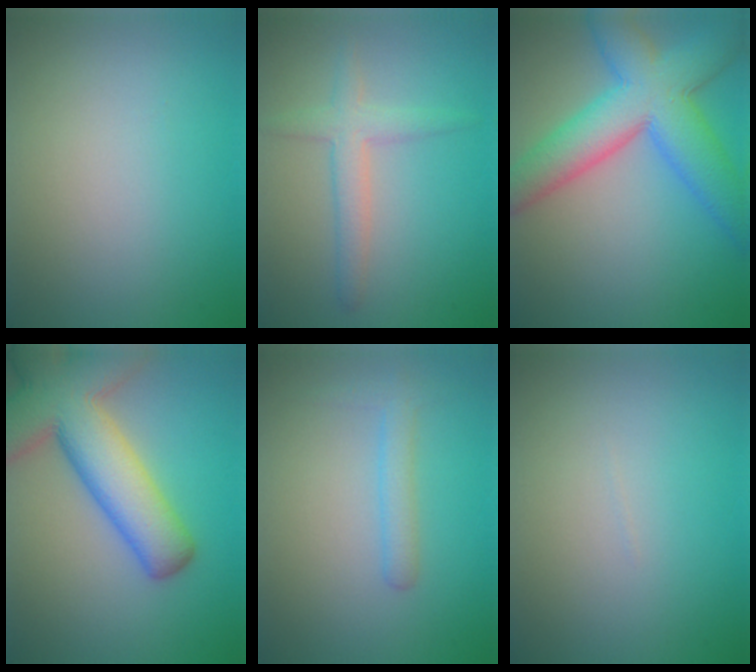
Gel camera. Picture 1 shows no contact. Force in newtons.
{"total": 2.9, "press": 2.9, "slide": 0.2}
{"total": 9.5, "press": 9.5, "slide": 0.3}
{"total": 11.0, "press": 11.0, "slide": 0.6}
{"total": 1.9, "press": 1.9, "slide": 0.2}
{"total": 0.0}